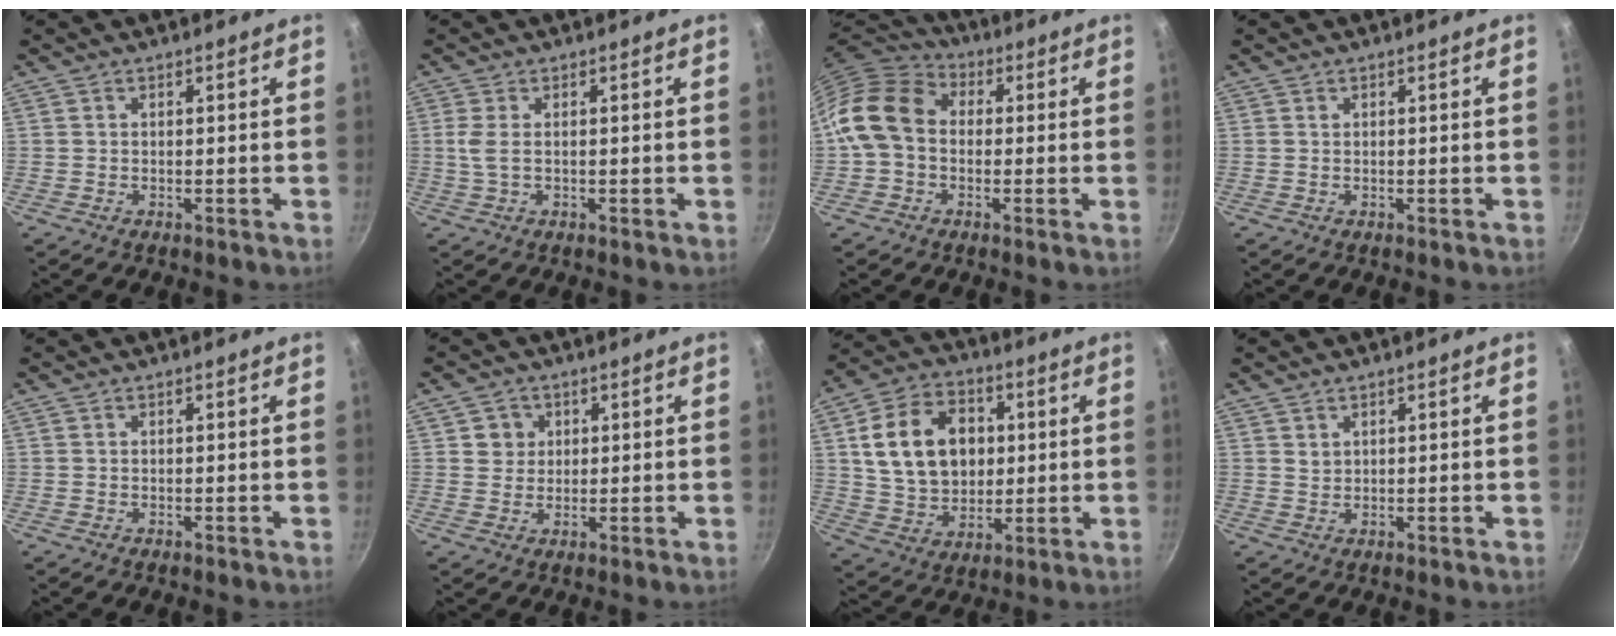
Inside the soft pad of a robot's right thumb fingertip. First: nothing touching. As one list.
[{"total": 2.9, "force": [0.3, 1.2, 2.6], "torque": [-0.060, 0.000, 0.004]}, {"total": 12.3, "force": [0.1, 9.6, 7.8], "torque": [-0.119, 0.029, -0.019]}, {"total": 0.5, "force": [0.2, 0.4, 0.2], "torque": [-0.002, 0.000, 0.003]}, {"total": 0.0}, {"total": 3.9, "force": [1.1, 3.6, 0.7], "torque": [0.018, 0.005, 0.015]}, {"total": 17.5, "force": [2.9, 13.2, 11.2], "torque": [-0.171, 0.005, 0.054]}, {"total": 1.2, "force": [0.9, 0.8, 0.4], "torque": [-0.003, -0.003, 0.016]}]